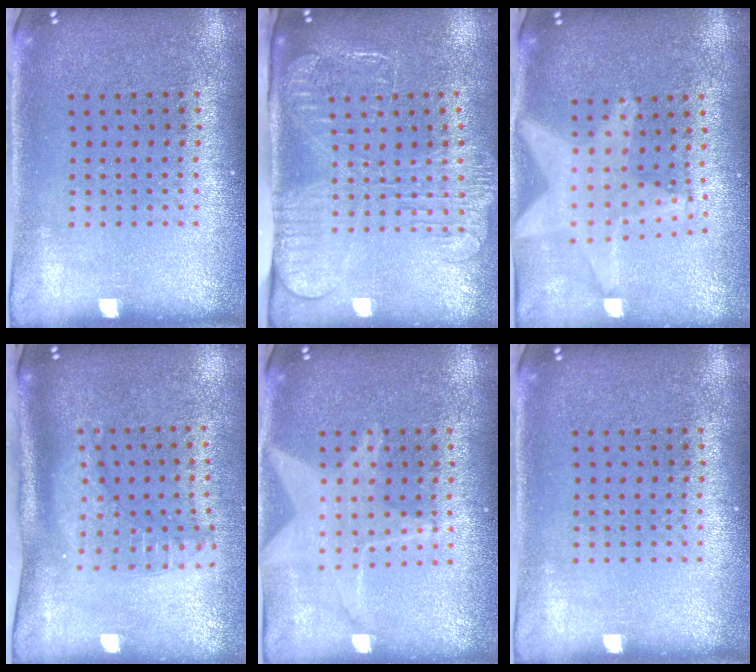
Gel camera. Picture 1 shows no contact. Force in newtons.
{"total": 2.6, "press": 2.0, "slide": 1.6}
{"total": 2.3, "press": 1.9, "slide": 1.3}
{"total": 2.1, "press": 1.6, "slide": 1.5}
{"total": 2.7, "press": 2.7, "slide": 0.4}
{"total": 0.0}